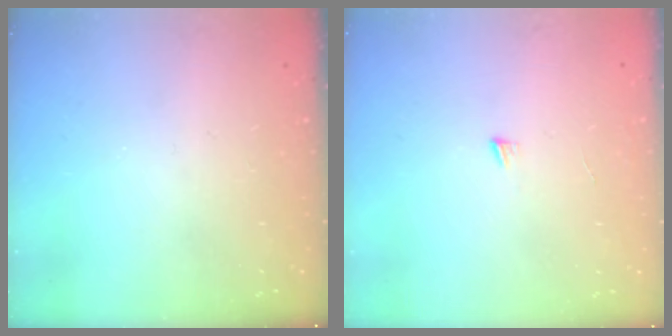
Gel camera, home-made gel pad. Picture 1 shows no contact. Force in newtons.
{"total": 3.1, "press": 3.1, "slide": 0.3}